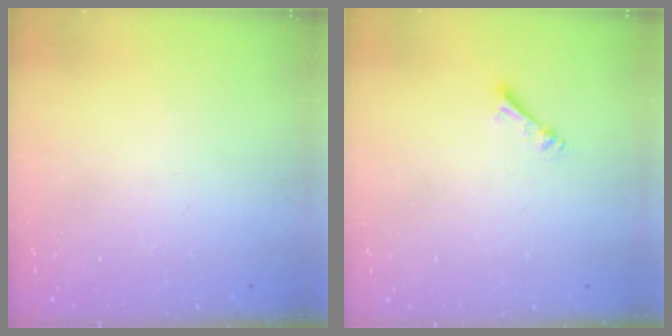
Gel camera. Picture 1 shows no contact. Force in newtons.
{"total": 2.4, "press": 2.4, "slide": 0.4}